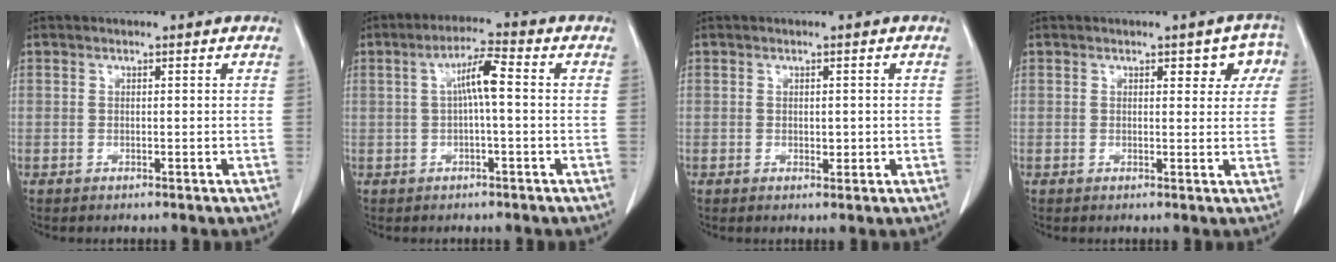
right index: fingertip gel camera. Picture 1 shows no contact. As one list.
[{"total": 5.0, "force": [0.4, 0.3, 5.0], "torque": [-0.091, 0.014, 0.008]}, {"total": 1.3, "force": [-0.1, 0.8, 1.0], "torque": [-0.012, -0.001, 0.003]}, {"total": 4.1, "force": [1.8, 2.2, 3.0], "torque": [-0.016, 0.011, 0.016]}]